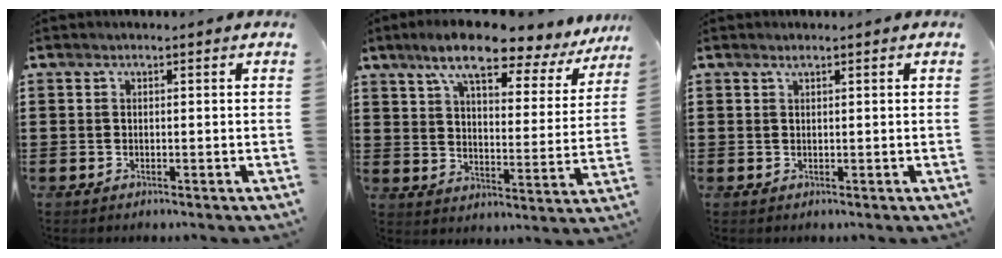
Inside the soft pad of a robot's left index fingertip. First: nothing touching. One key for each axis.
{"total": 10.8, "fx": 8.3, "fy": 1.9, "fz": 6.7, "tx": -0.144, "ty": -0.034, "tz": 0.137}
{"total": 0.7, "fx": 0.5, "fy": 0.0, "fz": 0.5, "tx": -0.010, "ty": 0.000, "tz": 0.009}